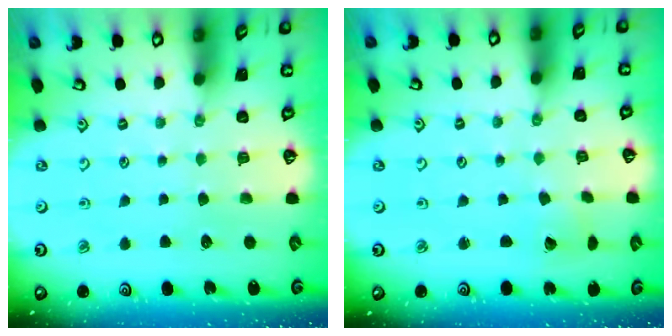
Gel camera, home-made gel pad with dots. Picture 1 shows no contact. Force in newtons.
{"total": 2.3, "press": 2.3, "slide": 0.2}